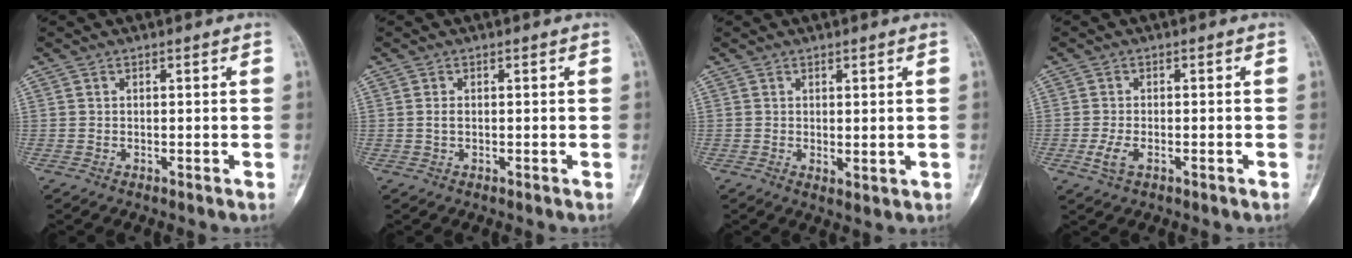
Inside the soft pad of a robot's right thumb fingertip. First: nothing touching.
{"total": 1.0, "force": [-0.1, 0.6, 0.9], "torque": [-0.015, 0.000, -0.004]}
{"total": 2.4, "force": [0.1, 1.2, 2.0], "torque": [-0.022, -0.007, 0.008]}
{"total": 3.1, "force": [-1.1, 1.6, 2.5], "torque": [-0.052, 0.003, -0.019]}